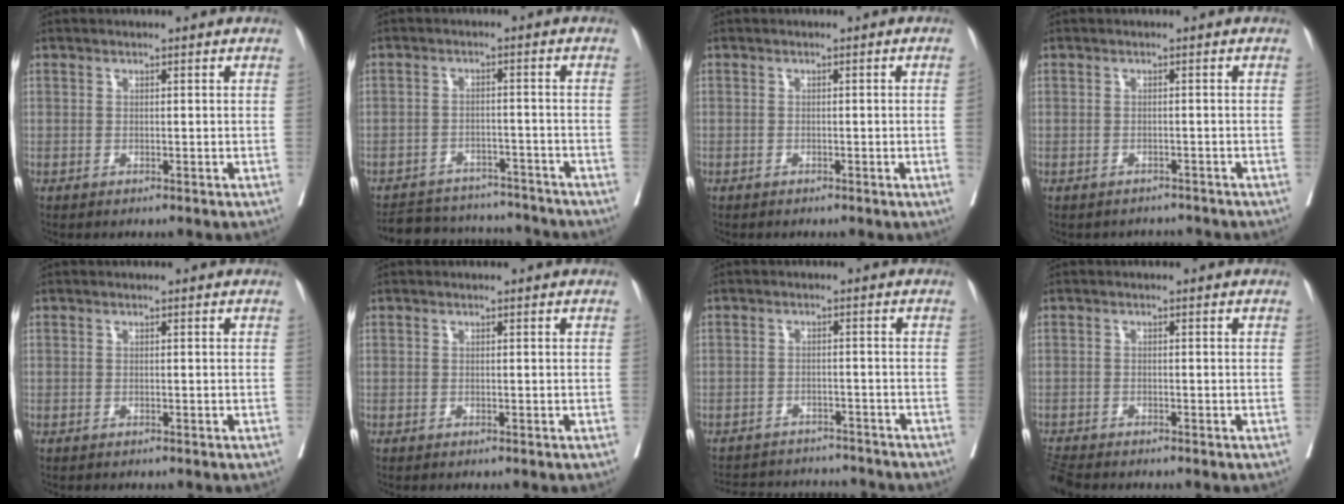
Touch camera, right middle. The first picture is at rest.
{"total": 13.2, "force": [-12.5, 3.6, 2.5], "torque": [-0.044, 0.015, -0.168]}
{"total": 0.9, "force": [-0.3, -0.3, 0.8], "torque": [-0.010, 0.002, -0.004]}
{"total": 2.8, "force": [-2.5, 1.1, -0.6], "torque": [0.010, 0.003, -0.038]}
{"total": 0.0}
{"total": 0.0}
{"total": 11.2, "force": [-10.6, 3.3, 1.8], "torque": [-0.031, 0.015, -0.136]}
{"total": 3.4, "force": [-3.4, 0.3, 0.6], "torque": [-0.015, -0.017, -0.065]}